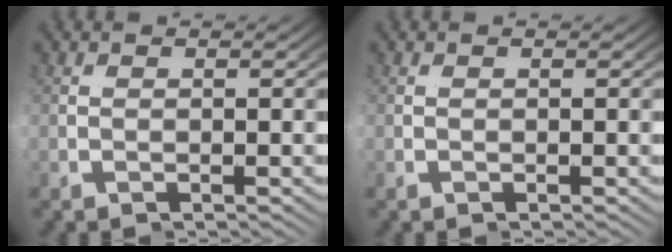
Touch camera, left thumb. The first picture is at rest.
{"total": 0.0}